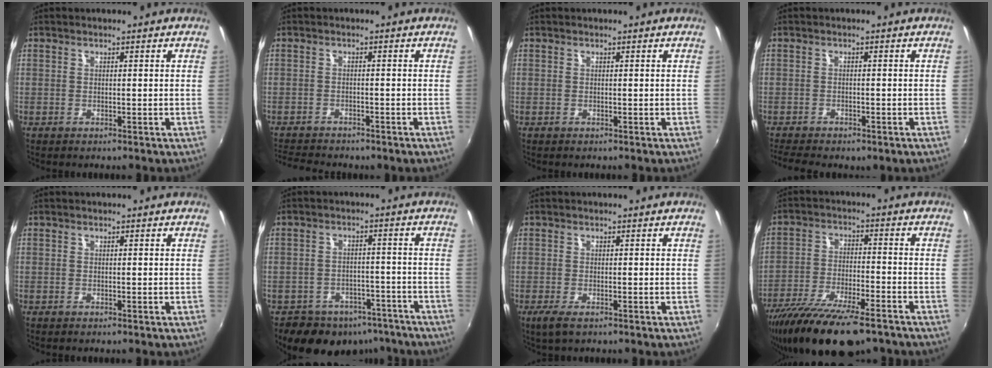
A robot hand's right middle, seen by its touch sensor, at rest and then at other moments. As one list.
[{"total": 7.4, "force": [-6.6, 1.9, 2.5], "torque": [-0.072, -0.020, -0.105]}, {"total": 0.0}, {"total": 6.8, "force": [-5.2, 2.5, 3.6], "torque": [-0.086, -0.028, -0.082]}, {"total": 0.0}, {"total": 16.1, "force": [-12.1, 9.1, 5.7], "torque": [-0.127, 0.014, -0.146]}, {"total": 3.0, "force": [-1.8, 0.9, 2.2], "torque": [-0.046, -0.012, -0.031]}, {"total": 18.1, "force": [-13.6, 5.1, 10.8], "torque": [-0.211, -0.045, -0.226]}]